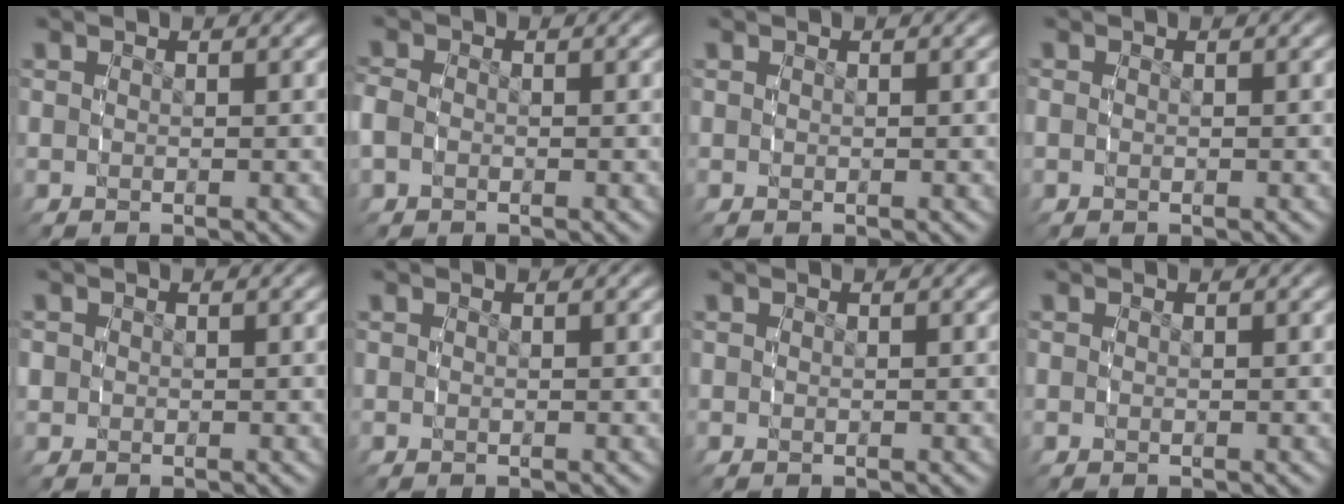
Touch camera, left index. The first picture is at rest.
{"total": 1.7, "force": [-0.4, 1.4, 0.8], "torque": [-0.030, -0.002, -0.008]}
{"total": 0.0}
{"total": 0.7, "force": [-0.1, 0.5, 0.3], "torque": [-0.014, 0.000, -0.004]}
{"total": 1.5, "force": [0.0, 1.4, 0.4], "torque": [-0.017, 0.001, 0.000]}
{"total": 0.0}
{"total": 0.0}
{"total": 0.0}